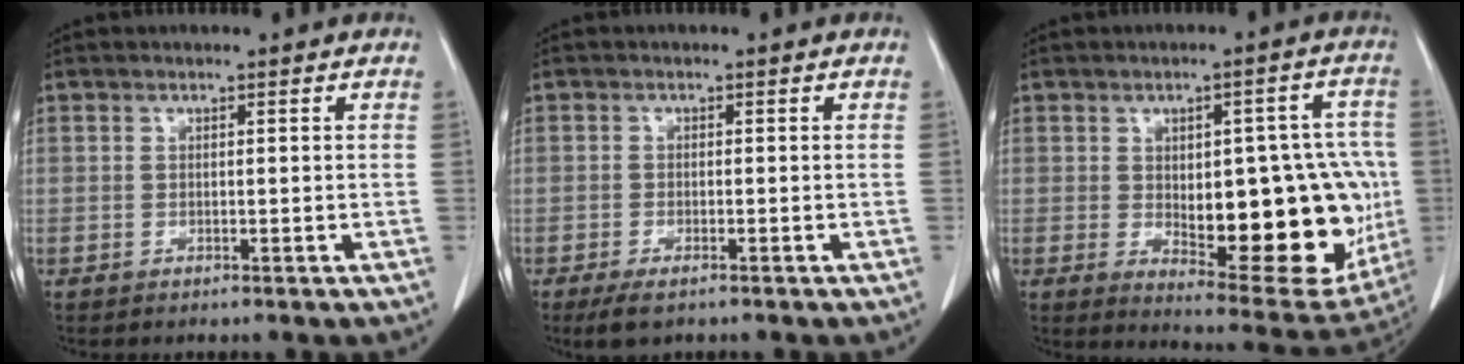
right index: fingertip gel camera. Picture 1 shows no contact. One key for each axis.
{"total": 3.5, "fx": -2.5, "fy": 1.1, "fz": 2.3, "tx": -0.044, "ty": -0.007, "tz": -0.038}
{"total": 20.4, "fx": -2.2, "fy": 7.7, "fz": 18.8, "tx": -0.206, "ty": 0.012, "tz": 0.000}